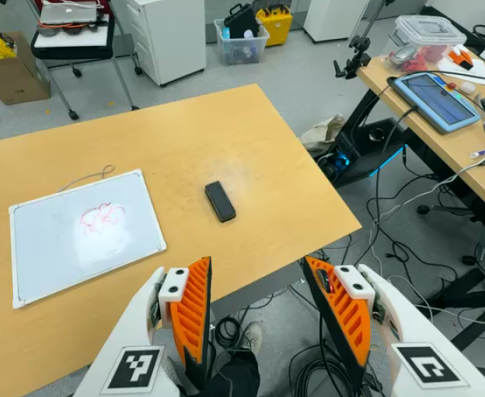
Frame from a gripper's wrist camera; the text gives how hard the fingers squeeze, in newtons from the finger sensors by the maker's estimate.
{"total": 0.0}